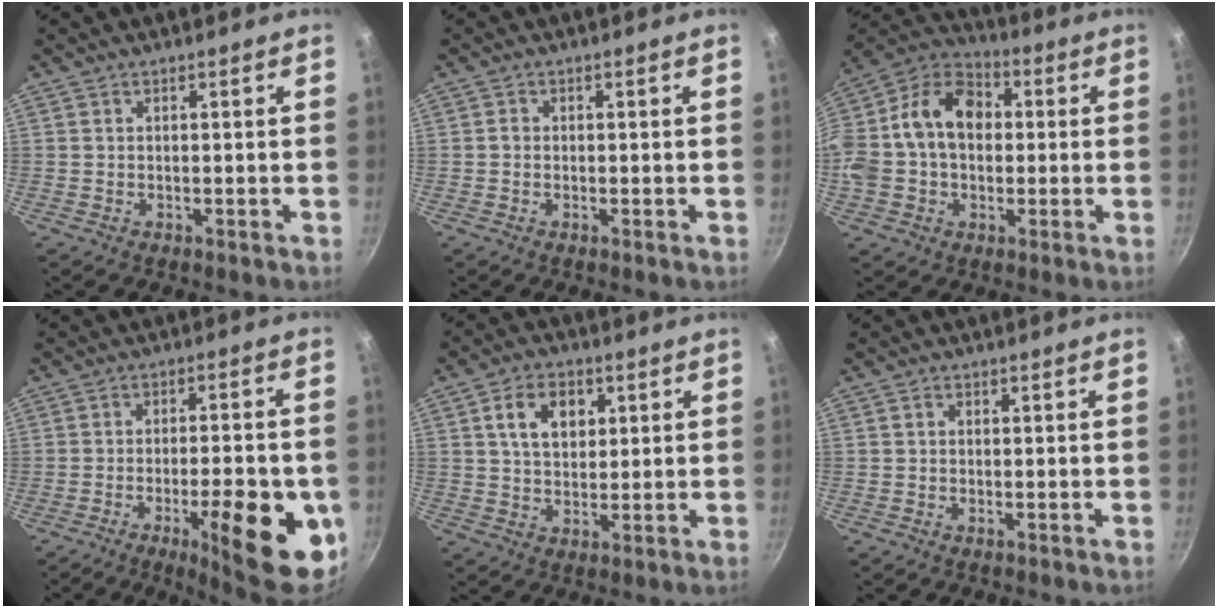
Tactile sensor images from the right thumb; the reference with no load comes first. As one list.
[{"total": 0.8, "force": [-0.2, 0.7, 0.3], "torque": [-0.003, 0.003, -0.005]}, {"total": 18.6, "force": [0.9, 13.8, 12.4], "torque": [-0.207, 0.048, -0.003]}, {"total": 18.7, "force": [-6.0, 5.8, 16.7], "torque": [-0.193, 0.008, -0.077]}, {"total": 8.6, "force": [2.8, 6.0, 5.6], "torque": [-0.073, -0.001, 0.046]}, {"total": 0.8, "force": [0.1, 0.7, 0.5], "torque": [-0.009, 0.004, 0.000]}]